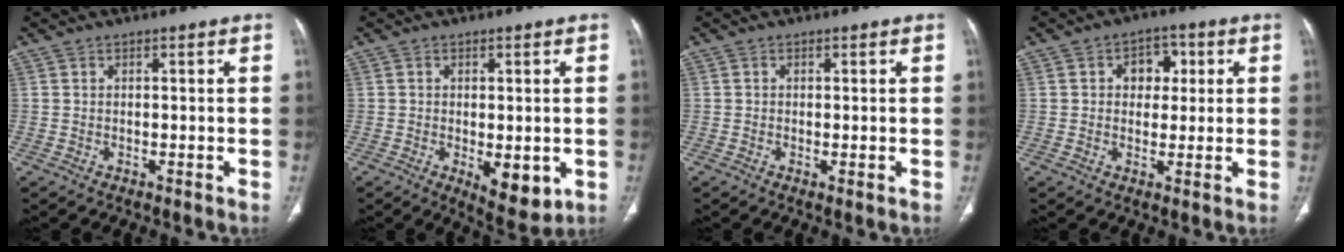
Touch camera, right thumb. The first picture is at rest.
{"total": 7.7, "force": [-1.8, 3.6, 6.5], "torque": [-0.079, -0.016, -0.016]}
{"total": 0.8, "force": [-0.1, 0.2, 0.8], "torque": [-0.018, -0.004, -0.003]}
{"total": 6.0, "force": [1.4, 4.6, 3.7], "torque": [-0.016, 0.003, 0.015]}